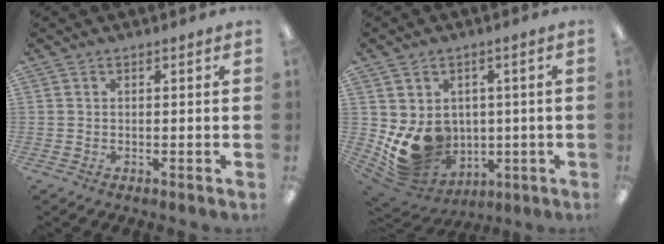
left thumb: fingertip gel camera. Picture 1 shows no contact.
{"total": 11.4, "force": [-0.8, 10.0, 5.3], "torque": [-0.095, -0.021, 0.001]}